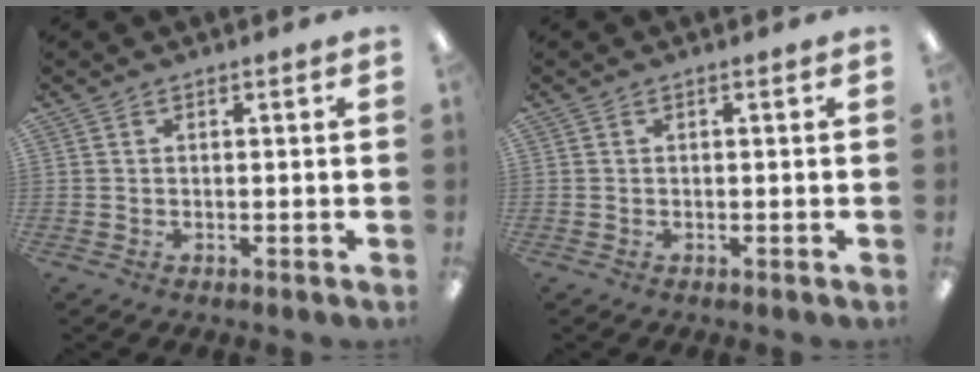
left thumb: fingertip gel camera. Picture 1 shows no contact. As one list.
[{"total": 0.0}]